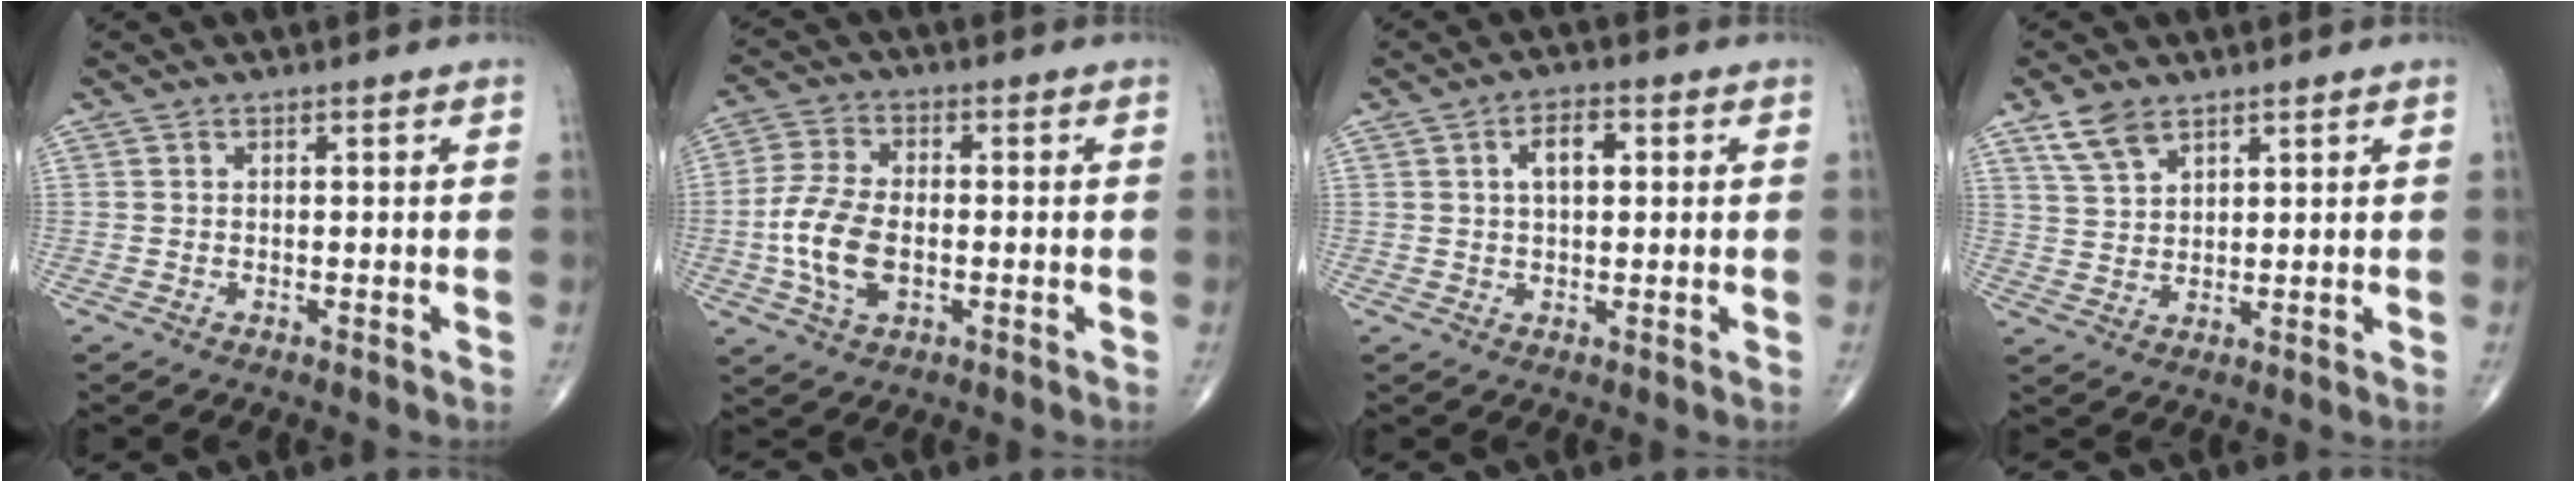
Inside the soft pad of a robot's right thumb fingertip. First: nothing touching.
{"total": 10.2, "force": [-1.9, 5.8, 8.2], "torque": [-0.174, 0.008, -0.039]}
{"total": 4.7, "force": [1.2, 2.4, 3.9], "torque": [-0.061, 0.006, 0.017]}
{"total": 5.5, "force": [3.7, 2.8, 3.0], "torque": [-0.050, -0.013, 0.078]}